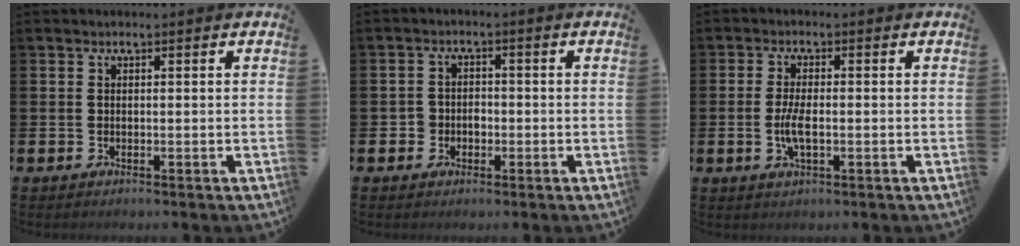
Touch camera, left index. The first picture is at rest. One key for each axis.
{"total": 2.3, "fx": -0.9, "fy": 2.0, "fz": 0.3, "tx": -0.009, "ty": 0.003, "tz": -0.024}
{"total": 3.7, "fx": -0.6, "fy": 1.2, "fz": 3.4, "tx": -0.062, "ty": -0.003, "tz": -0.015}